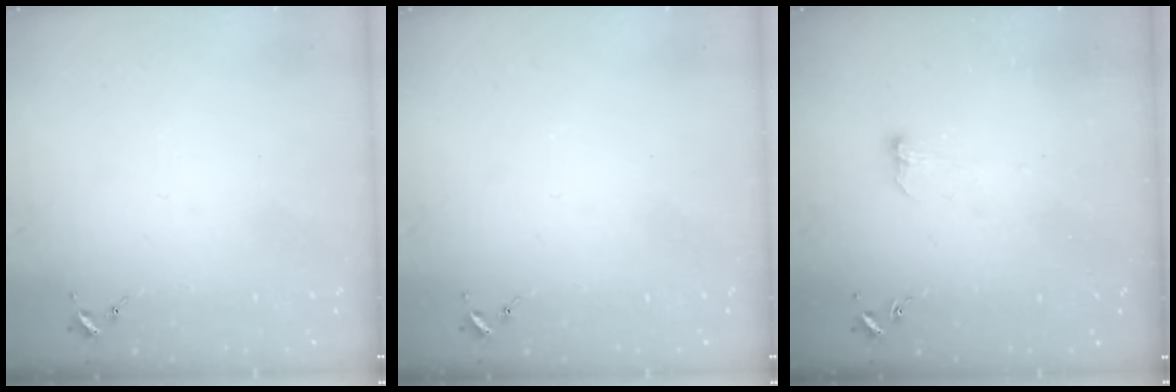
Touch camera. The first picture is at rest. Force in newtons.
{"total": 0.0}
{"total": 5.3, "press": 5.3, "slide": 0.6}